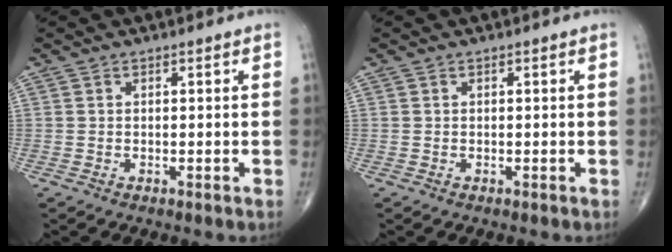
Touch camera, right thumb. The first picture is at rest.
{"total": 0.0}